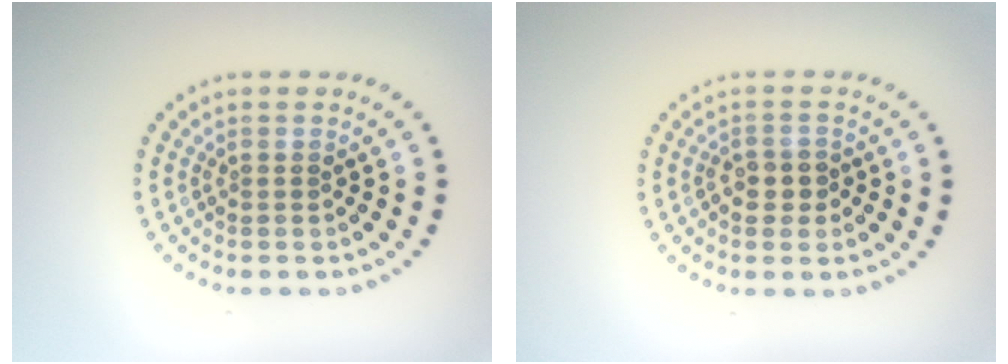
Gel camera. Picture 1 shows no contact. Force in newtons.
{"total": 1.6, "press": 1.5, "slide": 0.4}